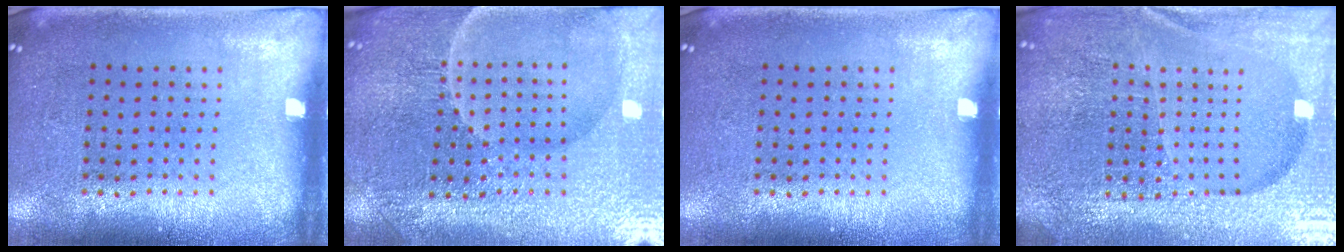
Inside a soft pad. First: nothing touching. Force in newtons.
{"total": 4.6, "press": 4.5, "slide": 1.1}
{"total": 0.0}
{"total": 6.2, "press": 5.5, "slide": 2.9}